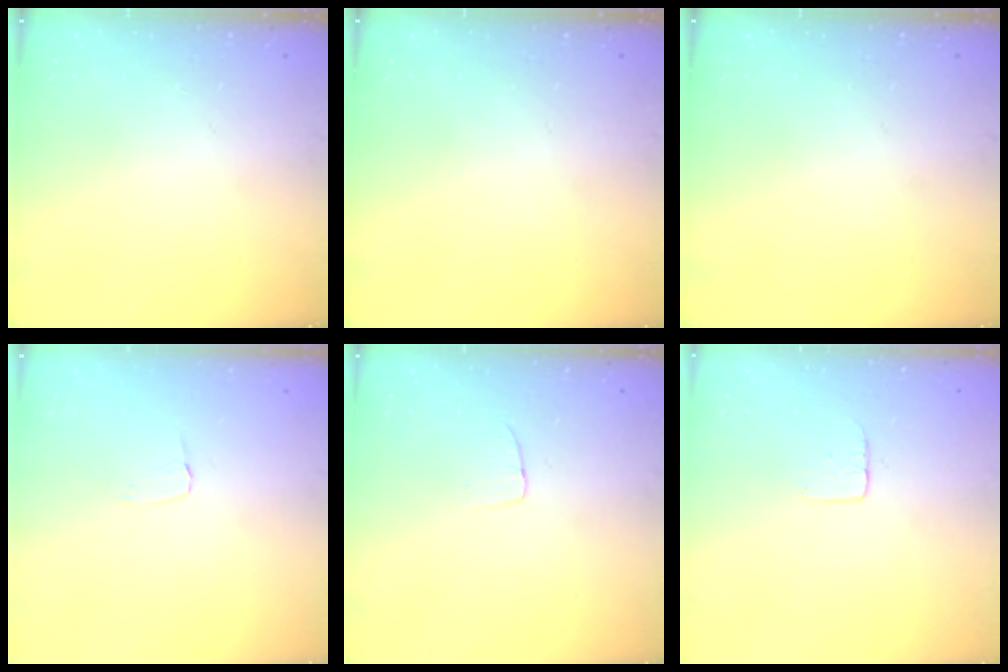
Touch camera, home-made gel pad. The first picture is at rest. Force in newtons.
{"total": 0.0}
{"total": 0.0}
{"total": 2.6, "press": 2.6, "slide": 0.2}
{"total": 2.9, "press": 2.9, "slide": 0.1}
{"total": 3.6, "press": 3.6, "slide": 0.3}